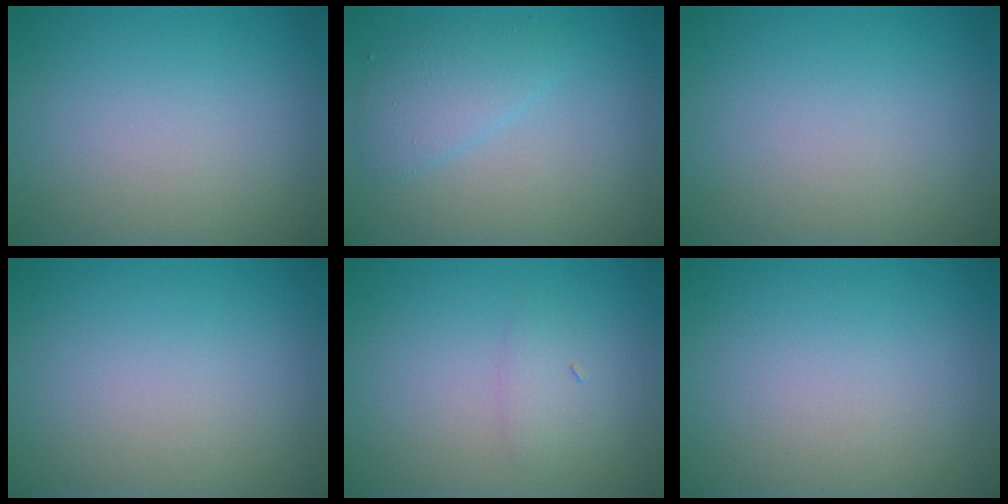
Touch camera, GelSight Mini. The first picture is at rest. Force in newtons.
{"total": 2.5, "press": 2.5, "slide": 0.1}
{"total": 0.0}
{"total": 0.0}
{"total": 1.3, "press": 1.3, "slide": 0.1}
{"total": 0.0}